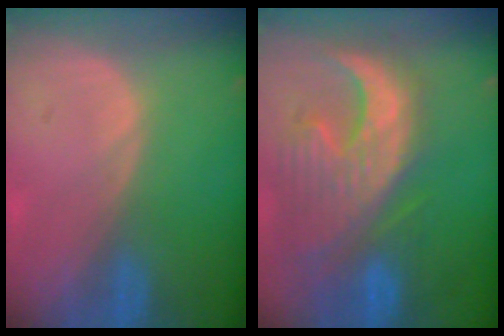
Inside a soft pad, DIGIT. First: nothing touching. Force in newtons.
{"total": 13.2, "press": 11.3, "slide": 6.8}